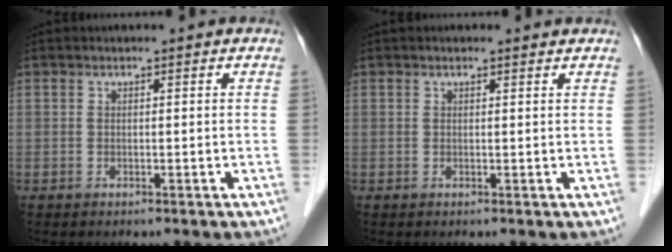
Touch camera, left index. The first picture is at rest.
{"total": 1.0, "force": [1.0, 0.2, 0.3], "torque": [-0.010, 0.006, 0.012]}